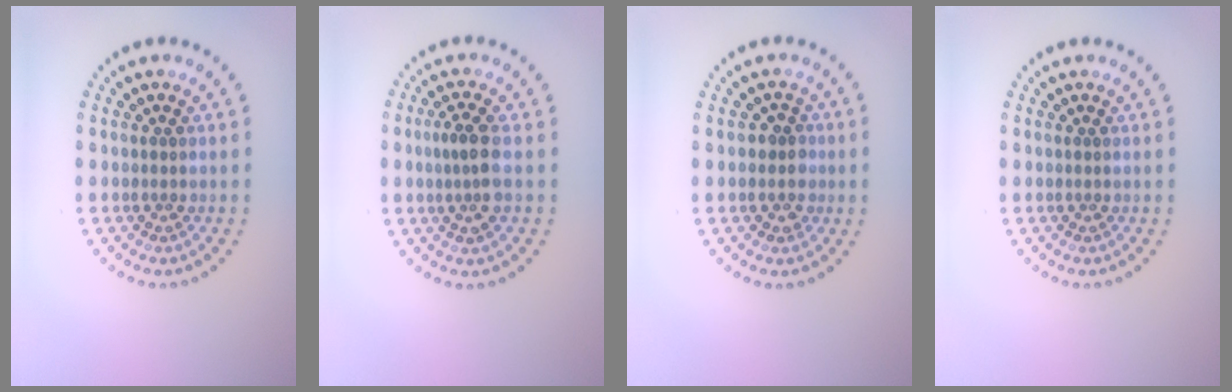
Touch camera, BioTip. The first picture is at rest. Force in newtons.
{"total": 2.6, "press": 2.4, "slide": 0.9}
{"total": 1.9, "press": 1.7, "slide": 0.8}
{"total": 0.0}